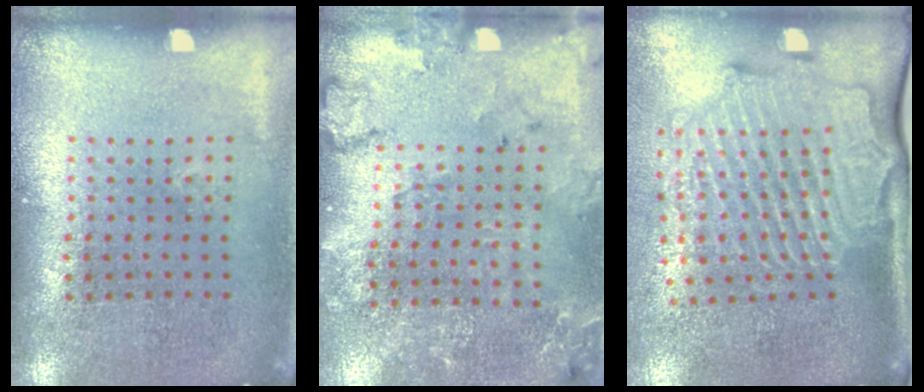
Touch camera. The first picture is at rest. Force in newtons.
{"total": 1.8, "press": 1.7, "slide": 0.4}
{"total": 2.8, "press": 2.2, "slide": 1.8}